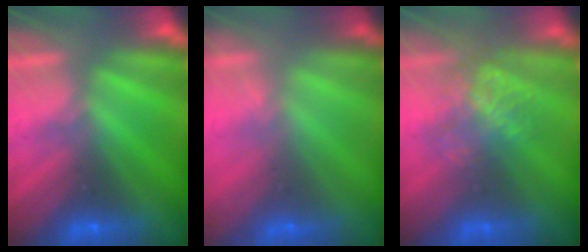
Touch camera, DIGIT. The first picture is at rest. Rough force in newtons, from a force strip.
{"total": 1.6}
{"total": 4.4}